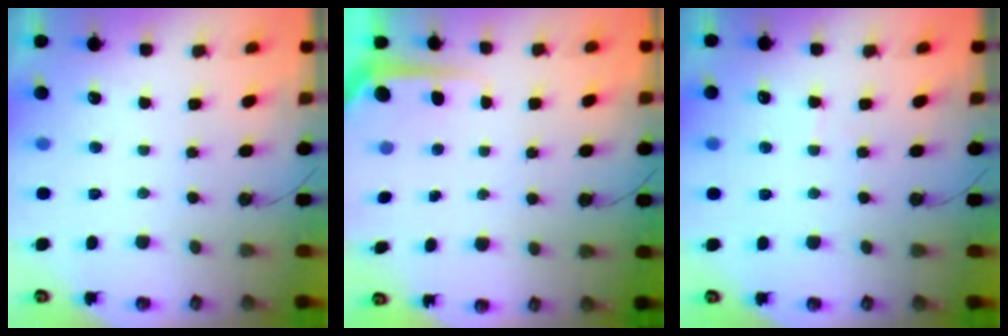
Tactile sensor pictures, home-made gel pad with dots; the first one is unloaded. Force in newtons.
{"total": 5.5, "press": 5.5, "slide": 0.2}
{"total": 5.0, "press": 4.9, "slide": 0.6}